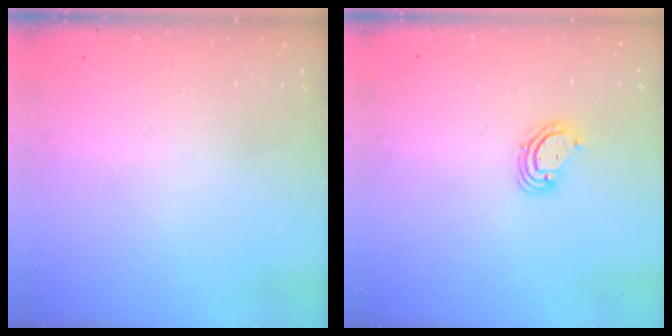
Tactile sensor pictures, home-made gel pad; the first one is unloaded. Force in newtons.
{"total": 3.6, "press": 3.6, "slide": 0.3}